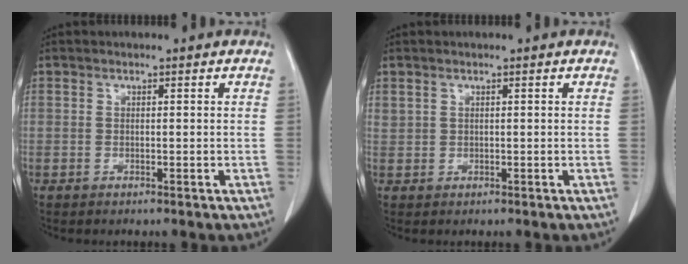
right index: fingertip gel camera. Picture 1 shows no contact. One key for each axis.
{"total": 0.8, "fx": 0.5, "fy": 0.5, "fz": 0.2, "tx": -0.004, "ty": 0.013, "tz": 0.014}